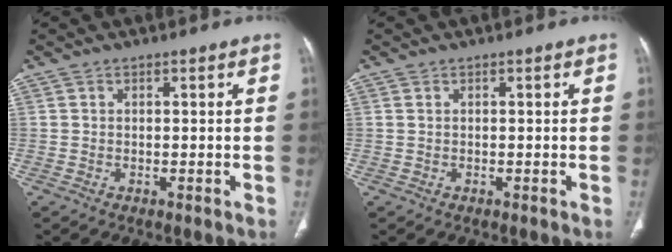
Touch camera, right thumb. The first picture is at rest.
{"total": 0.0}